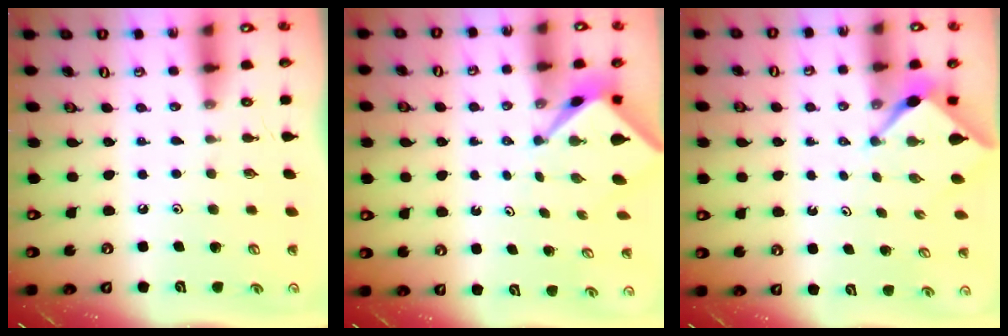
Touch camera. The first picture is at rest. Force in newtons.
{"total": 2.5, "press": 2.4, "slide": 0.3}
{"total": 2.3, "press": 2.3, "slide": 0.3}